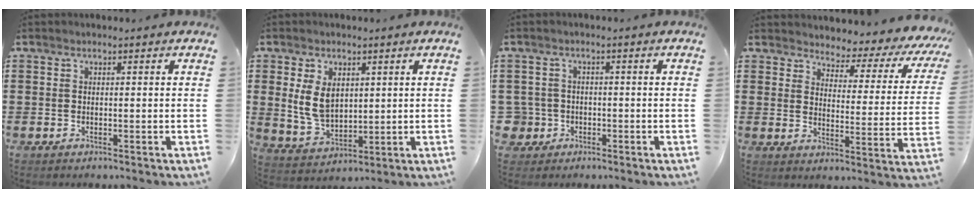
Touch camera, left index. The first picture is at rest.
{"total": 6.6, "force": [1.8, 4.5, 4.5], "torque": [-0.119, 0.006, 0.028]}
{"total": 3.2, "force": [-1.1, 2.9, 0.5], "torque": [-0.034, -0.001, -0.028]}
{"total": 3.1, "force": [2.9, 1.0, 0.7], "torque": [-0.023, -0.036, 0.037]}